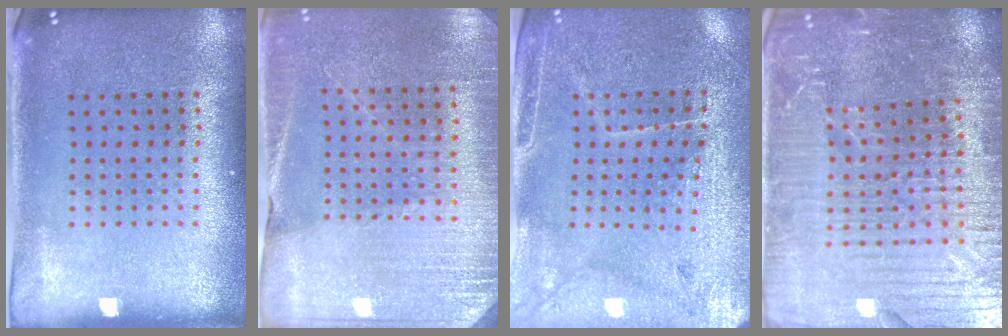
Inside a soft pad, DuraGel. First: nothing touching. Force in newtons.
{"total": 2.7, "press": 2.6, "slide": 0.3}
{"total": 3.2, "press": 3.0, "slide": 1.1}
{"total": 4.8, "press": 4.5, "slide": 1.6}